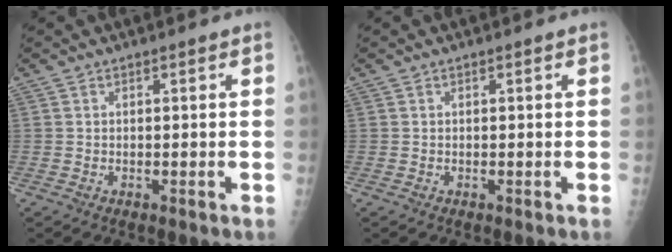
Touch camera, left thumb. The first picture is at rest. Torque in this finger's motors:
{"motor_torque": [0.00, 0.00, -0.12, -0.12, 0.00]}